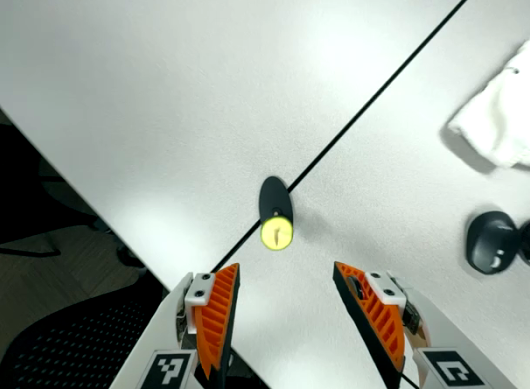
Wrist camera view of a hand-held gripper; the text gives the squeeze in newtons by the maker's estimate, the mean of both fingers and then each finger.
{"total": 0.0}